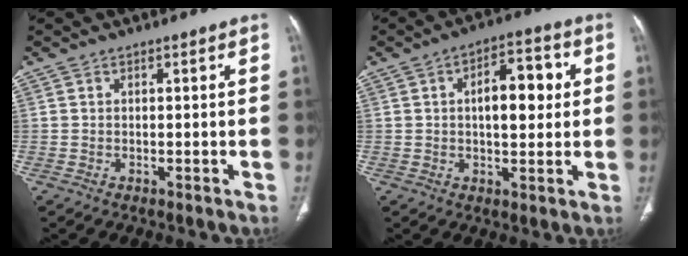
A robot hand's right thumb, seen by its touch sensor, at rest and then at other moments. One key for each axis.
{"total": 10.1, "fx": 1.7, "fy": 4.9, "fz": 8.7, "tx": -0.106, "ty": 0.013, "tz": 0.021}